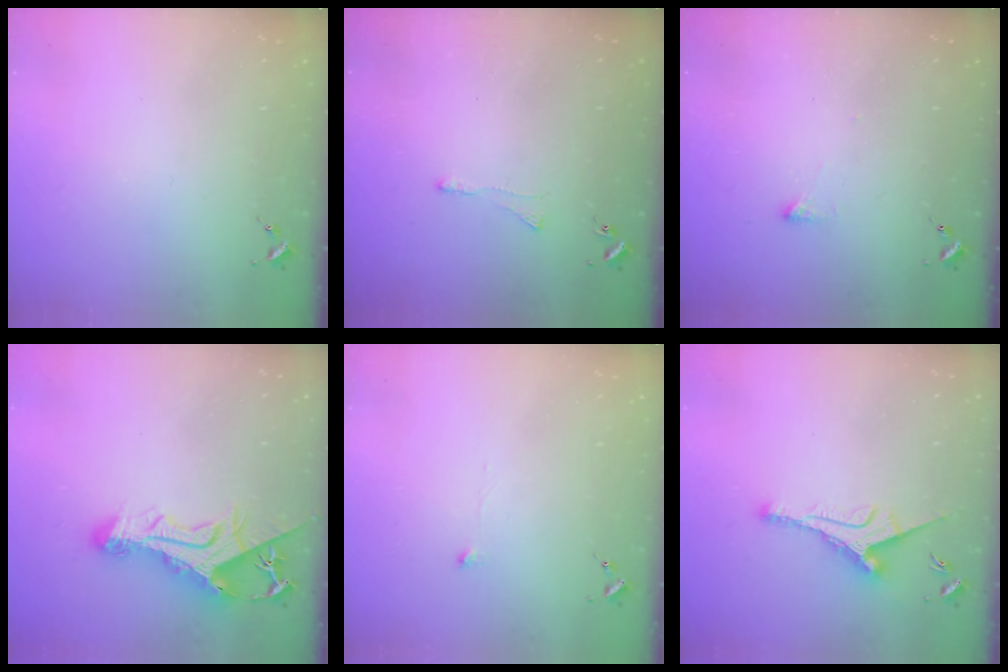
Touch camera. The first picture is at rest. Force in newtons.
{"total": 2.9, "press": 2.9, "slide": 0.6}
{"total": 2.4, "press": 2.4, "slide": 0.5}
{"total": 14.2, "press": 14.1, "slide": 1.6}
{"total": 5.5, "press": 5.5, "slide": 0.3}
{"total": 9.9, "press": 9.9, "slide": 1.3}